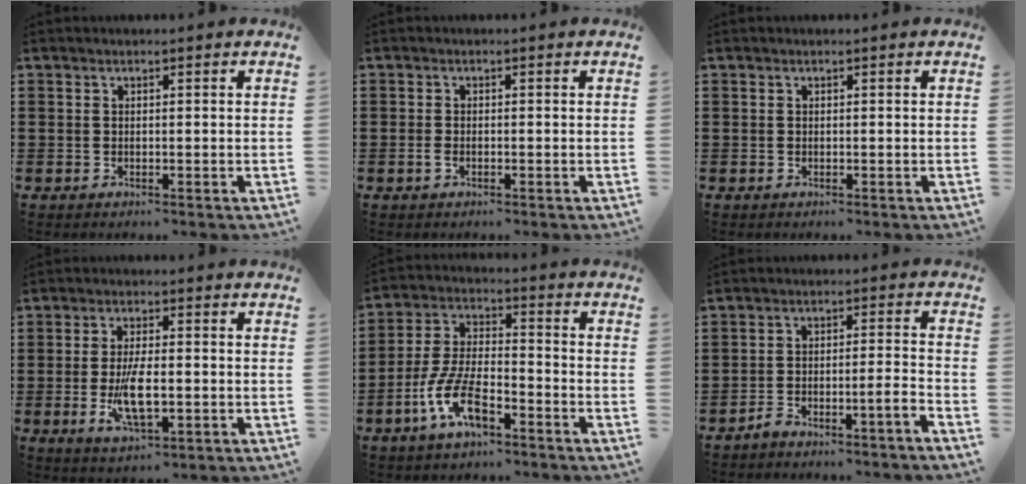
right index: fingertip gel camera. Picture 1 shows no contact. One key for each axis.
{"total": 1.0, "fx": -0.5, "fy": 0.5, "fz": 0.8, "tx": -0.023, "ty": -0.006, "tz": -0.011}
{"total": 0.0}
{"total": 7.3, "fx": -1.3, "fy": 2.7, "fz": 6.6, "tx": -0.139, "ty": -0.009, "tz": -0.025}
{"total": 9.1, "fx": -4.9, "fy": 3.4, "fz": 6.9, "tx": -0.167, "ty": -0.006, "tz": -0.096}
{"total": 3.7, "fx": -3.4, "fy": -0.4, "fz": 1.4, "tx": -0.028, "ty": 0.003, "tz": -0.069}